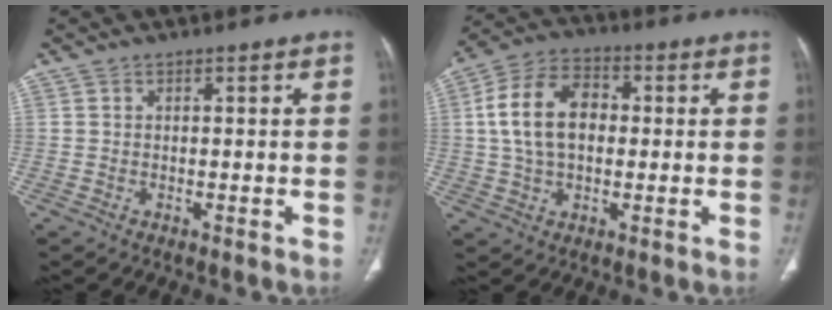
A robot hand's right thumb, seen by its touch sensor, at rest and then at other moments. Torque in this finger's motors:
{"motor_torque": [0.46, 0.88, 1.39, 0.16, 0.41]}